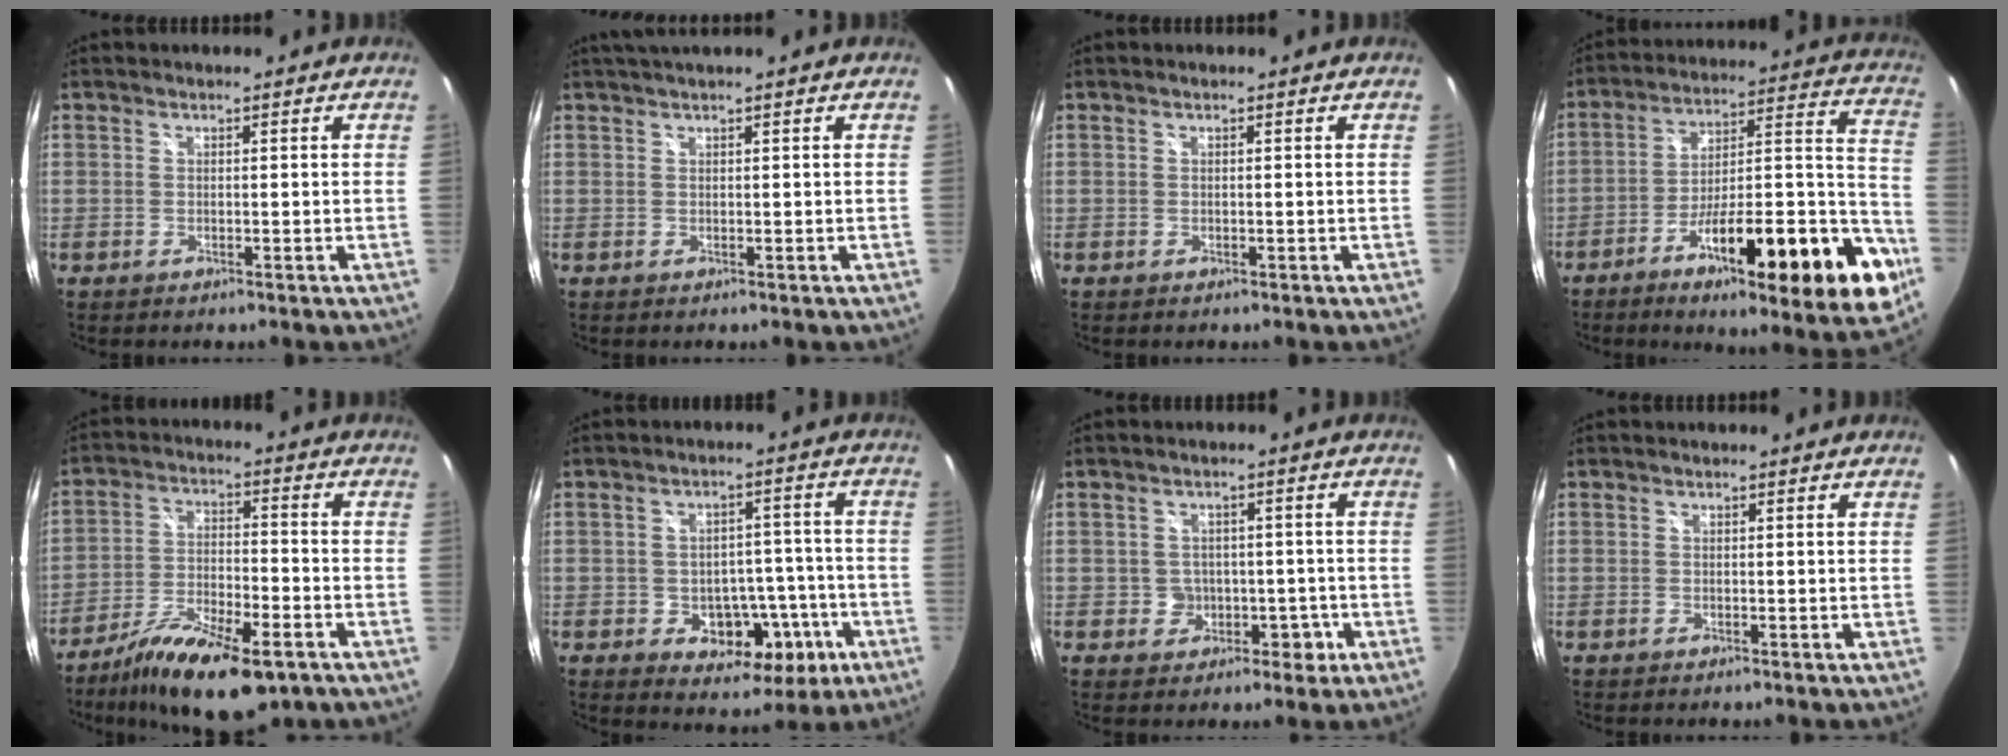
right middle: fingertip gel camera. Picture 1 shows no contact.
{"total": 2.5, "force": [1.9, -0.6, 1.5], "torque": [-0.025, 0.004, 0.023]}
{"total": 0.0}
{"total": 26.3, "force": [-12.6, 4.5, 22.6], "torque": [-0.316, -0.008, -0.200]}
{"total": 15.4, "force": [-10.3, 4.7, 10.5], "torque": [-0.200, -0.031, -0.179]}
{"total": 10.9, "force": [-4.1, 8.0, 6.2], "torque": [-0.096, 0.014, -0.038]}
{"total": 4.9, "force": [-1.4, 4.5, 1.2], "torque": [-0.024, 0.013, -0.008]}
{"total": 0.0}